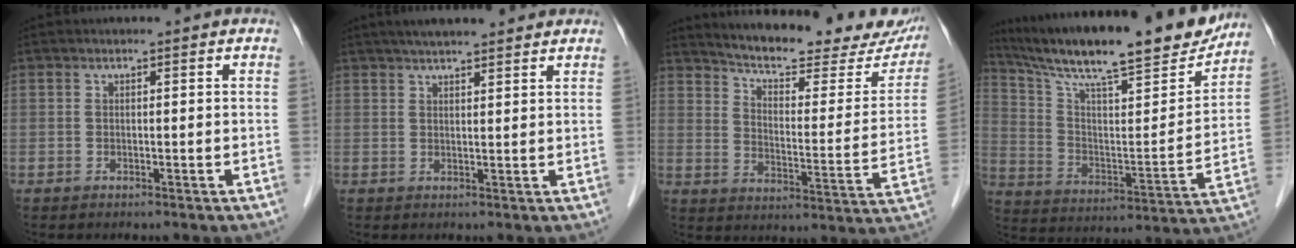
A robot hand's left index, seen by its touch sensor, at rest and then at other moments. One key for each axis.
{"total": 8.3, "fx": 7.2, "fy": 1.2, "fz": 4.0, "tx": -0.057, "ty": 0.029, "tz": 0.100}
{"total": 23.1, "fx": 20.6, "fy": 4.3, "fz": 9.5, "tx": -0.132, "ty": -0.043, "tz": 0.259}
{"total": 24.9, "fx": 21.2, "fy": 2.9, "fz": 12.8, "tx": -0.223, "ty": -0.020, "tz": 0.321}